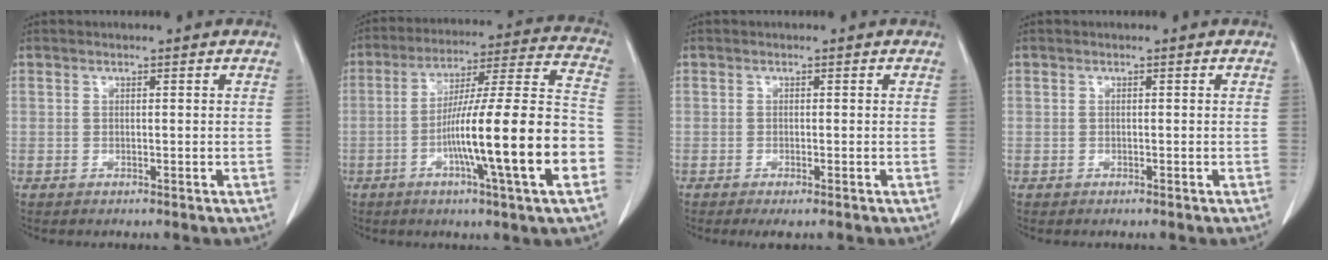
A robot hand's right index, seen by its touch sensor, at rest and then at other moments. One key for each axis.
{"total": 20.4, "fx": -6.2, "fy": 0.0, "fz": 19.4, "tx": -0.285, "ty": 0.004, "tz": -0.102}
{"total": 1.8, "fx": -1.2, "fy": 0.3, "fz": 1.3, "tx": -0.018, "ty": -0.006, "tz": -0.017}
{"total": 0.0}